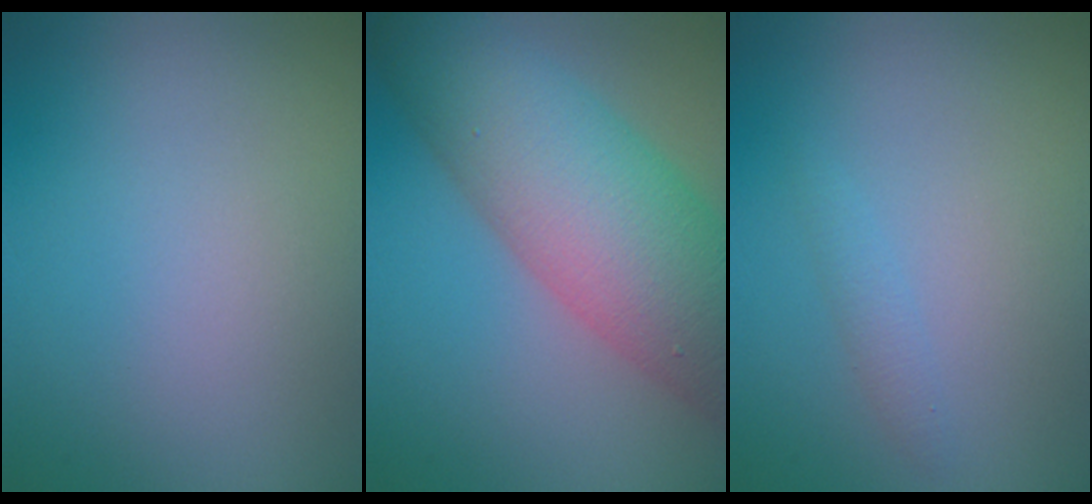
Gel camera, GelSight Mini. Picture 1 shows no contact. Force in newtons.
{"total": 11.5, "press": 11.5, "slide": 0.4}
{"total": 1.0, "press": 1.0, "slide": 0.0}